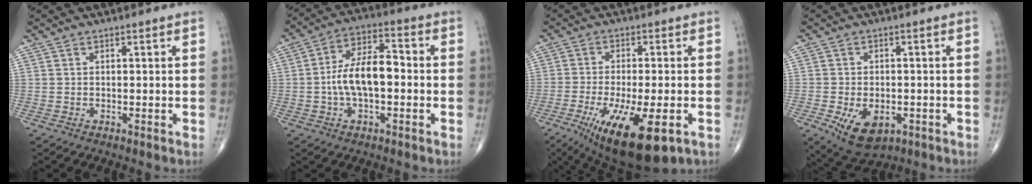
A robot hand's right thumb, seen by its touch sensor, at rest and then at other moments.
{"total": 11.0, "force": [-1.2, 5.3, 9.6], "torque": [-0.174, 0.034, -0.028]}
{"total": 16.6, "force": [-7.2, 5.3, 14.0], "torque": [-0.240, -0.018, -0.104]}
{"total": 8.8, "force": [-3.1, 5.3, 6.2], "torque": [-0.093, 0.003, -0.038]}